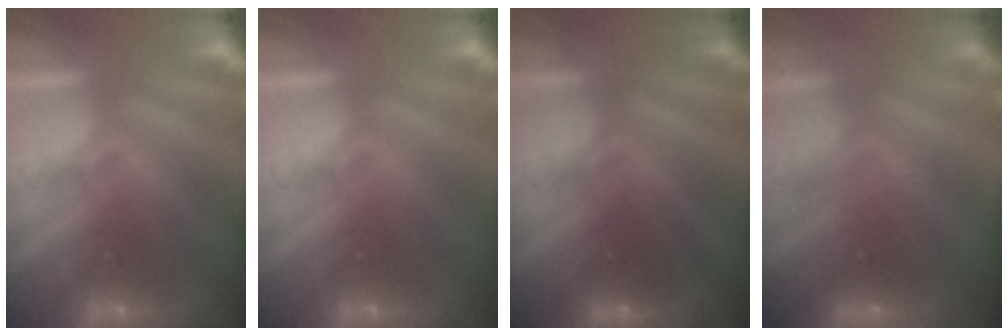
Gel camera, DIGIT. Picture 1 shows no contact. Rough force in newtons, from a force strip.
{"total": 0.0}
{"total": 1.8}
{"total": 2.6}